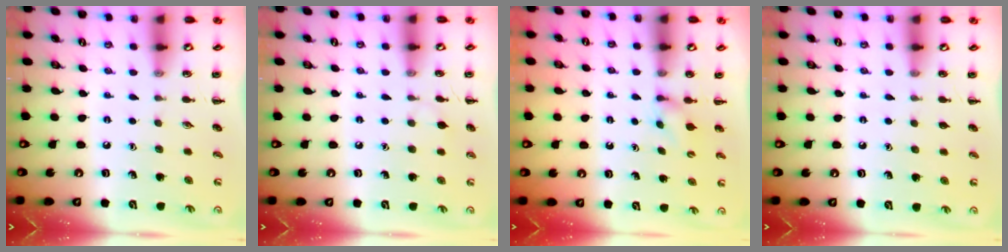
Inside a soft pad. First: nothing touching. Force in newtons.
{"total": 5.1, "press": 4.8, "slide": 1.6}
{"total": 2.5, "press": 2.3, "slide": 1.0}
{"total": 0.0}